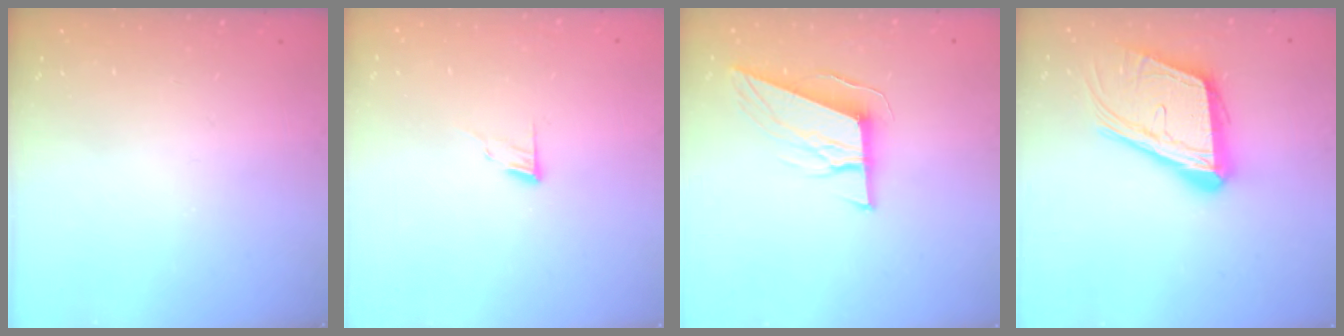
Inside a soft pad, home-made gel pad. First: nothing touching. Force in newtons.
{"total": 6.0, "press": 5.9, "slide": 0.6}
{"total": 10.3, "press": 10.0, "slide": 2.8}
{"total": 20.0, "press": 19.6, "slide": 3.9}